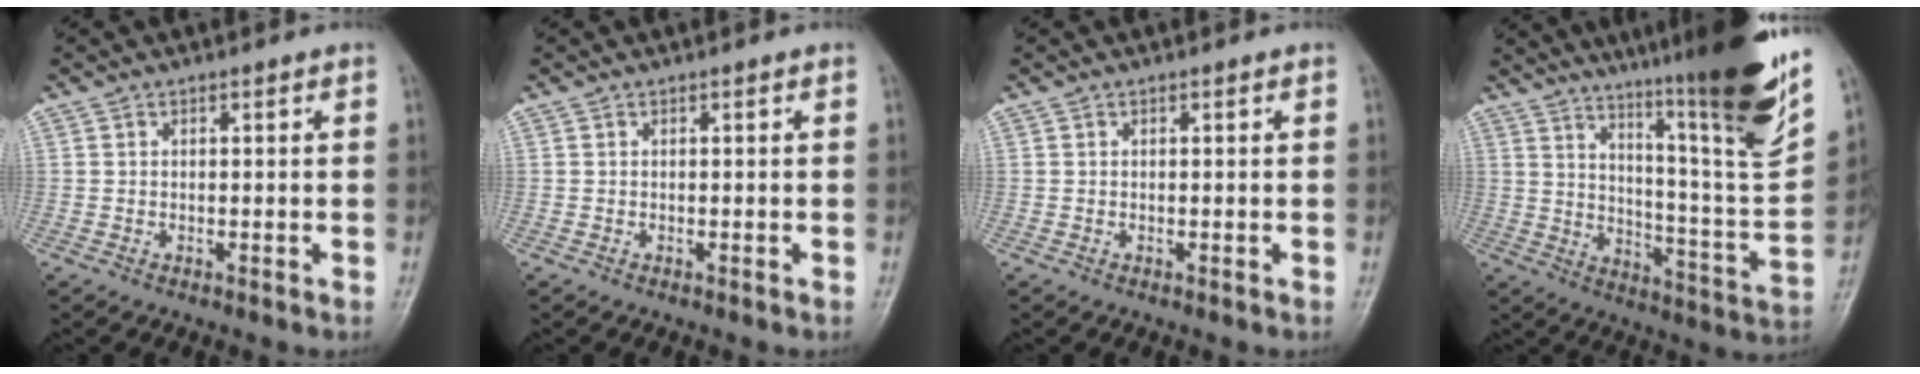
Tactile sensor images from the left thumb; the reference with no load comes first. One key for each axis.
{"total": 0.0}
{"total": 0.0}
{"total": 26.1, "fx": 17.0, "fy": 2.4, "fz": 19.6, "tx": -0.273, "ty": -0.087, "tz": 0.253}